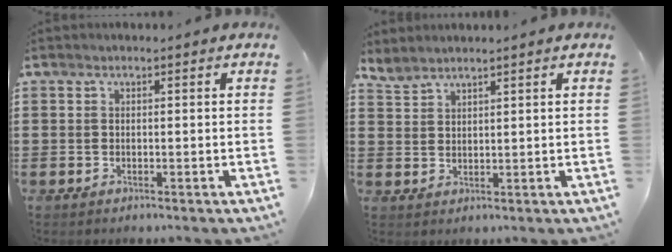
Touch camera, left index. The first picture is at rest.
{"total": 2.1, "force": [2.1, 0.3, 0.1], "torque": [-0.010, -0.003, 0.042]}